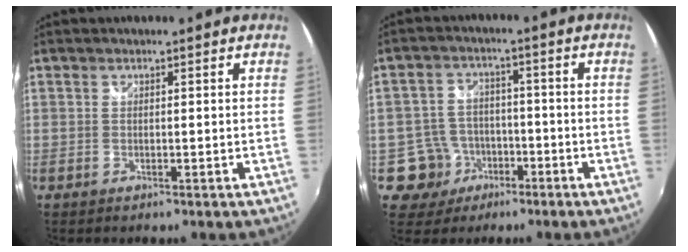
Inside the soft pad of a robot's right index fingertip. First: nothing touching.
{"total": 7.8, "force": [-3.6, 6.9, 0.8], "torque": [-0.035, 0.023, -0.051]}